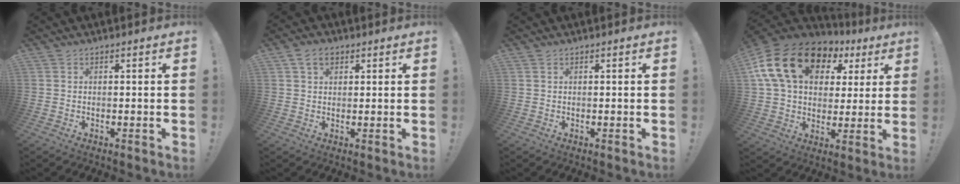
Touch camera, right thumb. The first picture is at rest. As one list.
[{"total": 4.5, "force": [2.2, 2.9, 2.5], "torque": [-0.046, 0.002, 0.043]}, {"total": 0.0}, {"total": 22.0, "force": [8.9, 14.6, 13.9], "torque": [-0.248, -0.020, 0.169]}]